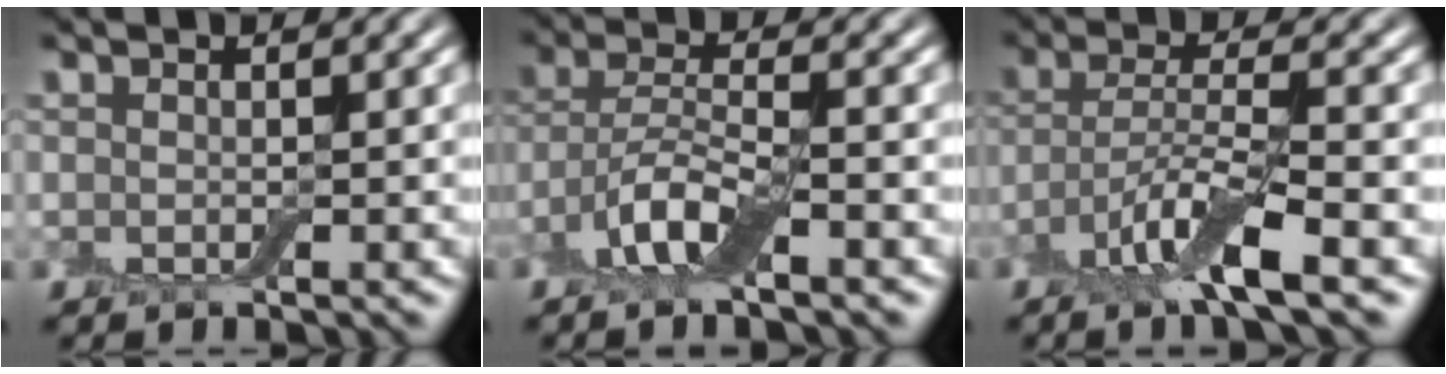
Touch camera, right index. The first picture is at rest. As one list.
[{"total": 4.6, "force": [-2.7, 1.3, 3.5], "torque": [-0.071, 0.004, -0.060]}, {"total": 5.5, "force": [-3.1, 0.9, 4.4], "torque": [-0.086, -0.001, -0.068]}]